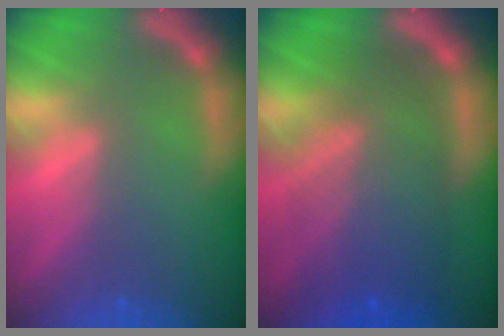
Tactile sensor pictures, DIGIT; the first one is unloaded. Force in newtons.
{"total": 9.5}